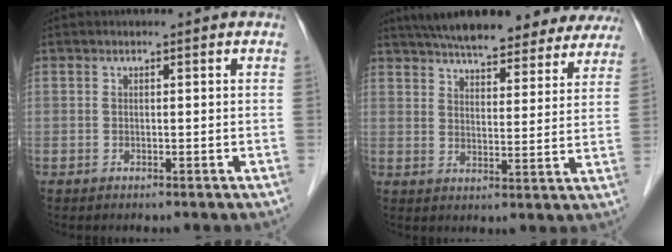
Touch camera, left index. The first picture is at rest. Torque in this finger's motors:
{"motor_torque": [1.07, -1.07, 0.33, 0.13]}